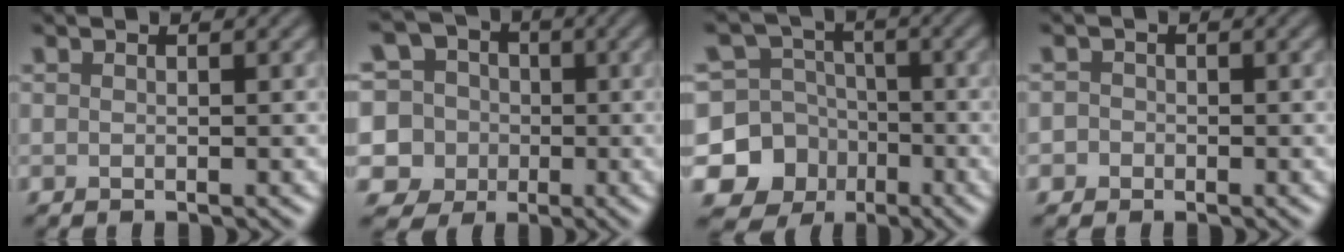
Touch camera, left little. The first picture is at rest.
{"total": 9.7, "force": [-0.1, 9.2, 3.0], "torque": [-0.088, 0.036, -0.035]}
{"total": 11.3, "force": [-4.5, 10.2, 2.0], "torque": [-0.054, -0.019, -0.092]}
{"total": 1.5, "force": [-0.4, 1.5, 0.2], "torque": [0.013, 0.009, -0.018]}